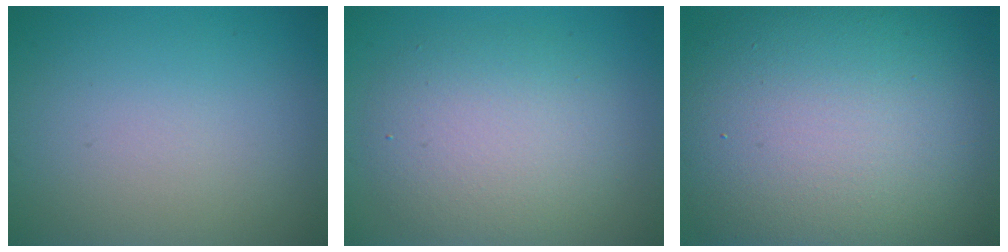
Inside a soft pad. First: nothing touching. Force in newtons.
{"total": 5.6, "press": 5.6, "slide": 0.5}
{"total": 15.9, "press": 15.9, "slide": 0.8}